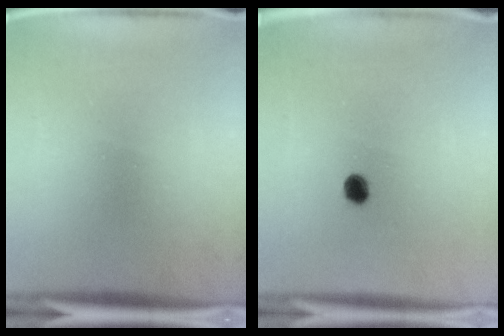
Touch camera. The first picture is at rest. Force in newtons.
{"total": 2.7}